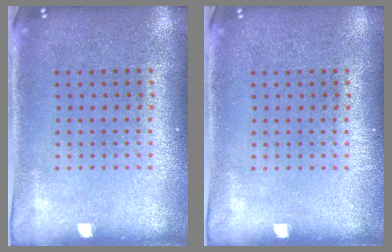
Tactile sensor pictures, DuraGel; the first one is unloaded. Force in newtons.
{"total": 0.0}